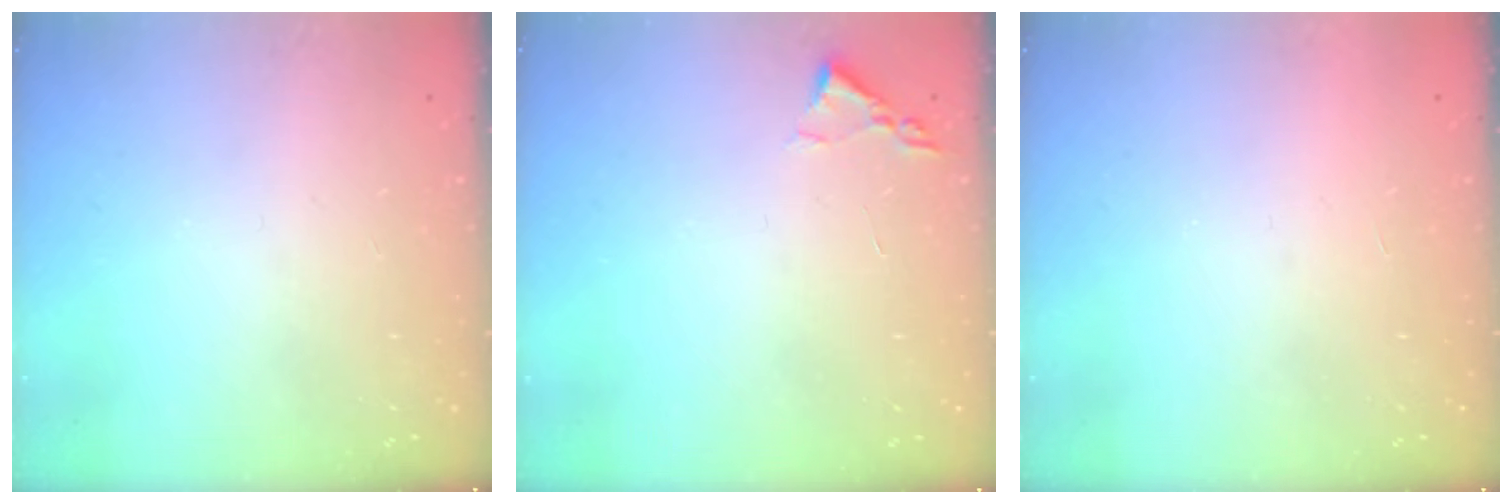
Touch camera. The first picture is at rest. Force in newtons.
{"total": 1.8, "press": 1.8, "slide": 0.3}
{"total": 1.5, "press": 1.5, "slide": 0.1}